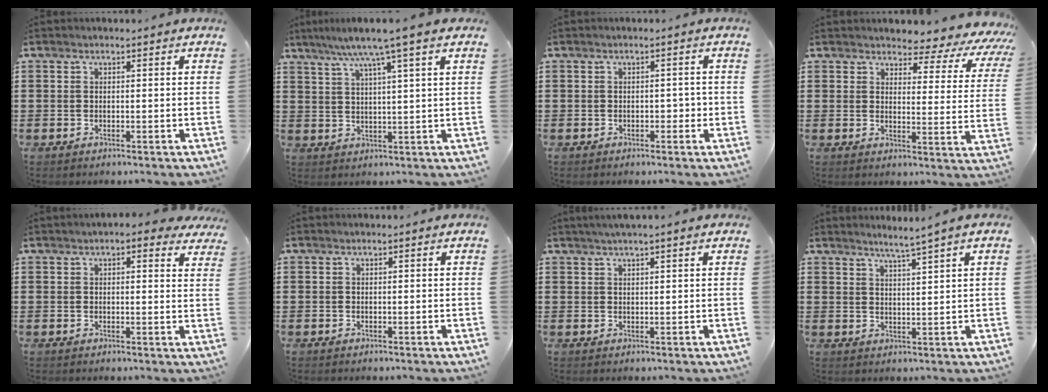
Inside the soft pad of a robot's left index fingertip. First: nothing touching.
{"total": 6.6, "force": [4.5, -0.6, 4.9], "torque": [-0.107, -0.008, 0.073]}
{"total": 1.6, "force": [-0.5, 0.9, 1.2], "torque": [-0.025, 0.005, -0.013]}
{"total": 3.5, "force": [3.2, 0.9, 1.3], "torque": [-0.032, -0.031, 0.045]}
{"total": 2.7, "force": [2.1, 0.5, 1.6], "torque": [-0.029, -0.003, 0.035]}
{"total": 0.0}
{"total": 1.7, "force": [1.3, -0.1, 1.0], "torque": [-0.021, 0.002, 0.024]}
{"total": 2.9, "force": [2.5, -1.0, 1.1], "torque": [-0.029, -0.014, 0.041]}